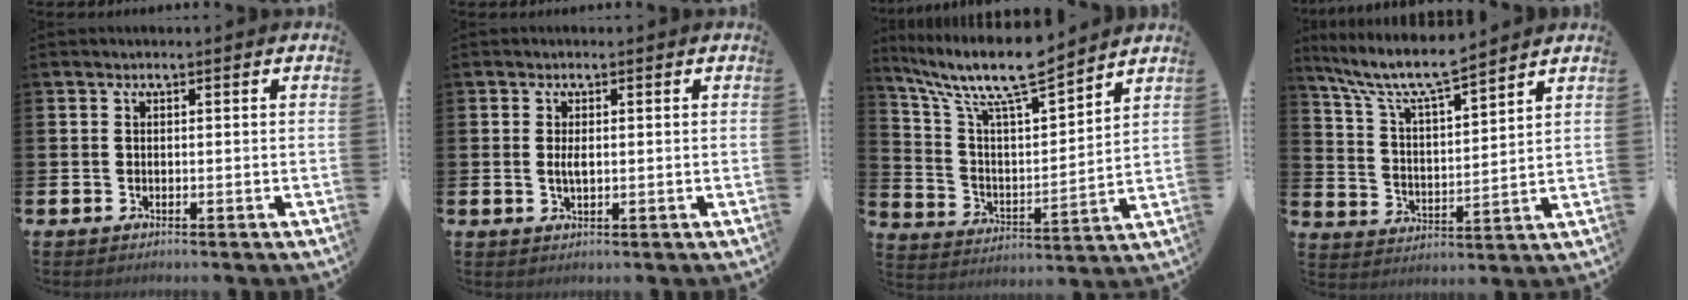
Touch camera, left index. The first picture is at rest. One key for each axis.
{"total": 1.8, "fx": 0.2, "fy": 0.7, "fz": 1.6, "tx": -0.025, "ty": 0.000, "tz": -0.001}
{"total": 11.2, "fx": 9.7, "fy": 1.9, "fz": 5.3, "tx": -0.139, "ty": -0.058, "tz": 0.165}
{"total": 8.4, "fx": 7.4, "fy": 1.1, "fz": 3.7, "tx": -0.106, "ty": -0.041, "tz": 0.129}